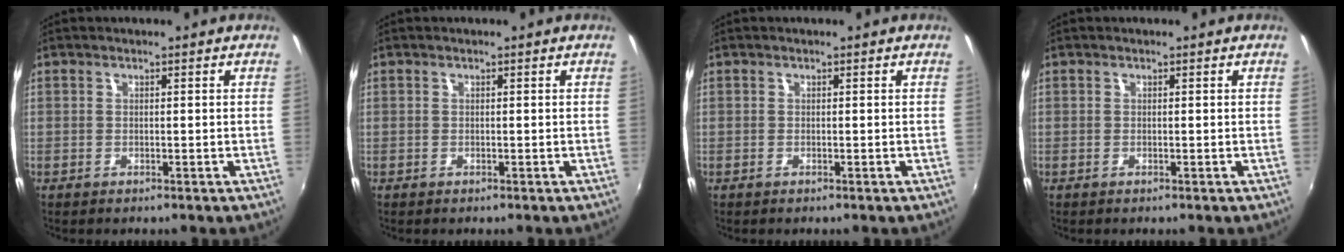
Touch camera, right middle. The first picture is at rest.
{"total": 0.0}
{"total": 0.0}
{"total": 0.0}